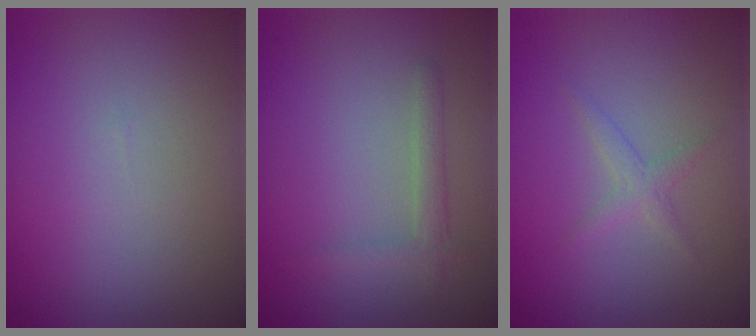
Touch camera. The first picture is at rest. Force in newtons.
{"total": 1.4, "press": 1.4, "slide": 0.1}
{"total": 1.3, "press": 1.3, "slide": 0.1}